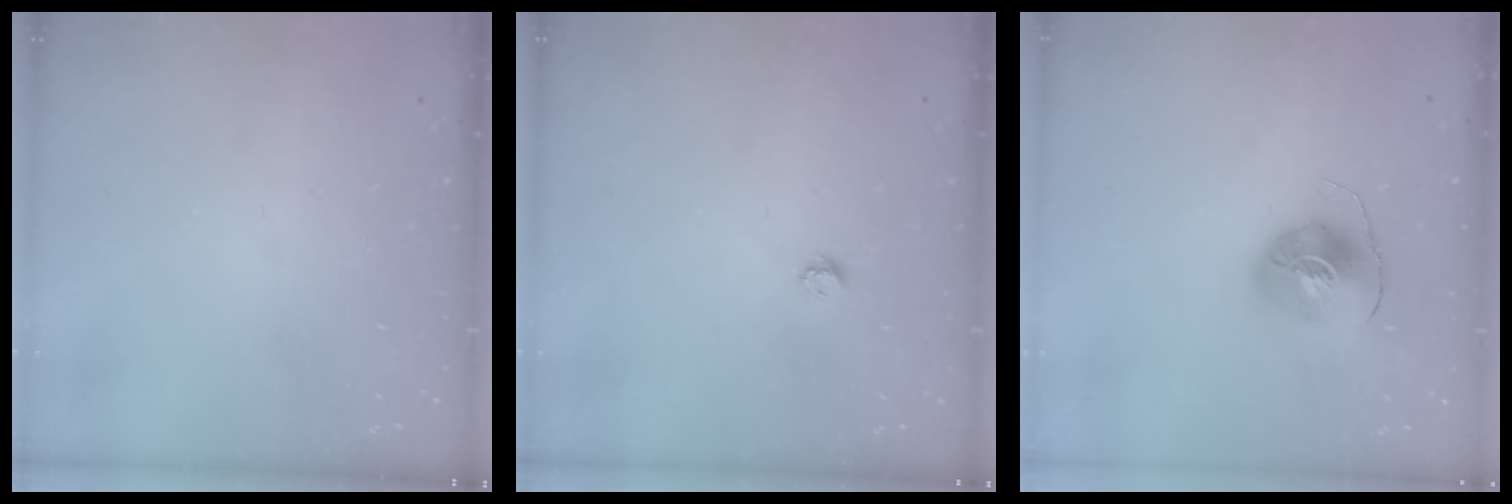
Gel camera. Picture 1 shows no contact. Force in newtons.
{"total": 3.8, "press": 3.7, "slide": 0.5}
{"total": 8.3, "press": 8.2, "slide": 0.9}